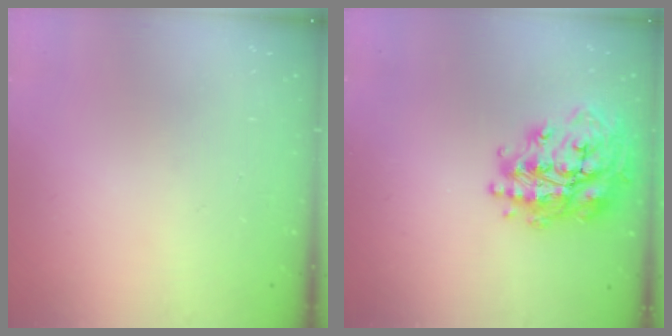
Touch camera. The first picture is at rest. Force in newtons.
{"total": 21.0, "press": 20.9, "slide": 1.5}